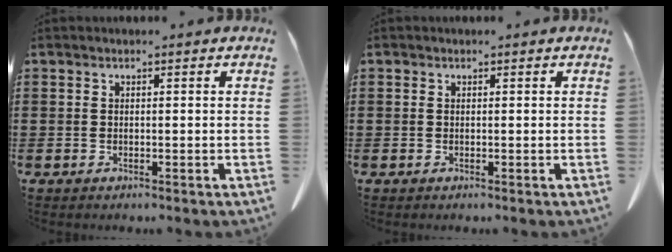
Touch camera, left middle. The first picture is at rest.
{"total": 0.0}